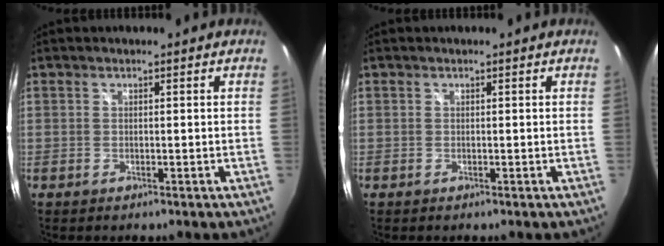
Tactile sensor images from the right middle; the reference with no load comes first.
{"total": 0.0}